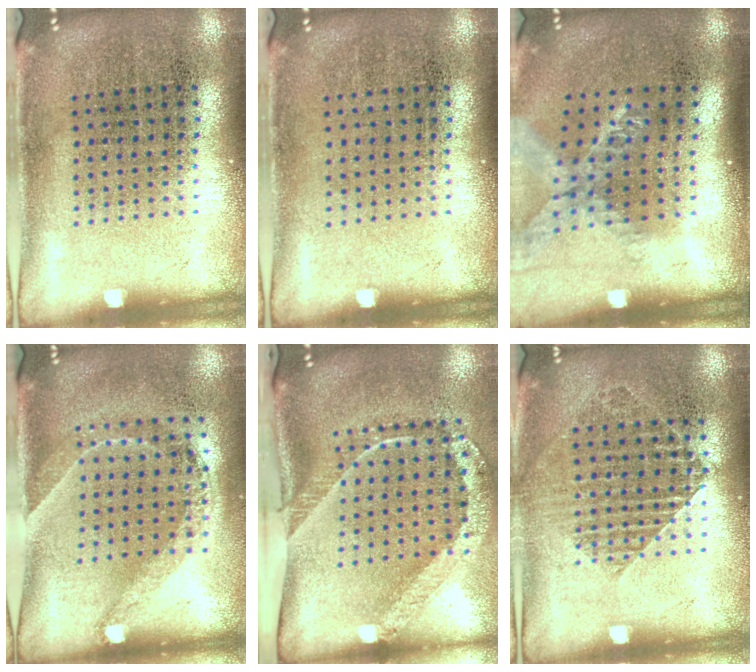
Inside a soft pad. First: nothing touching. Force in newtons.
{"total": 0.0}
{"total": 1.7, "press": 1.3, "slide": 1.0}
{"total": 1.5, "press": 1.1, "slide": 0.9}
{"total": 2.5, "press": 1.6, "slide": 1.9}
{"total": 1.3, "press": 1.2, "slide": 0.4}